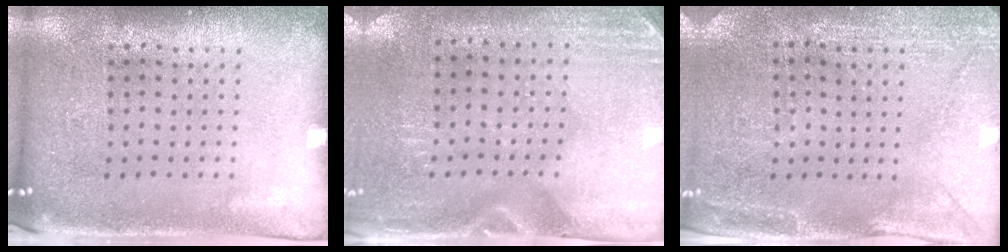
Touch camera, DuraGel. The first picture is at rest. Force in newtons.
{"total": 3.0, "press": 2.6, "slide": 1.4}
{"total": 2.9, "press": 2.8, "slide": 0.7}